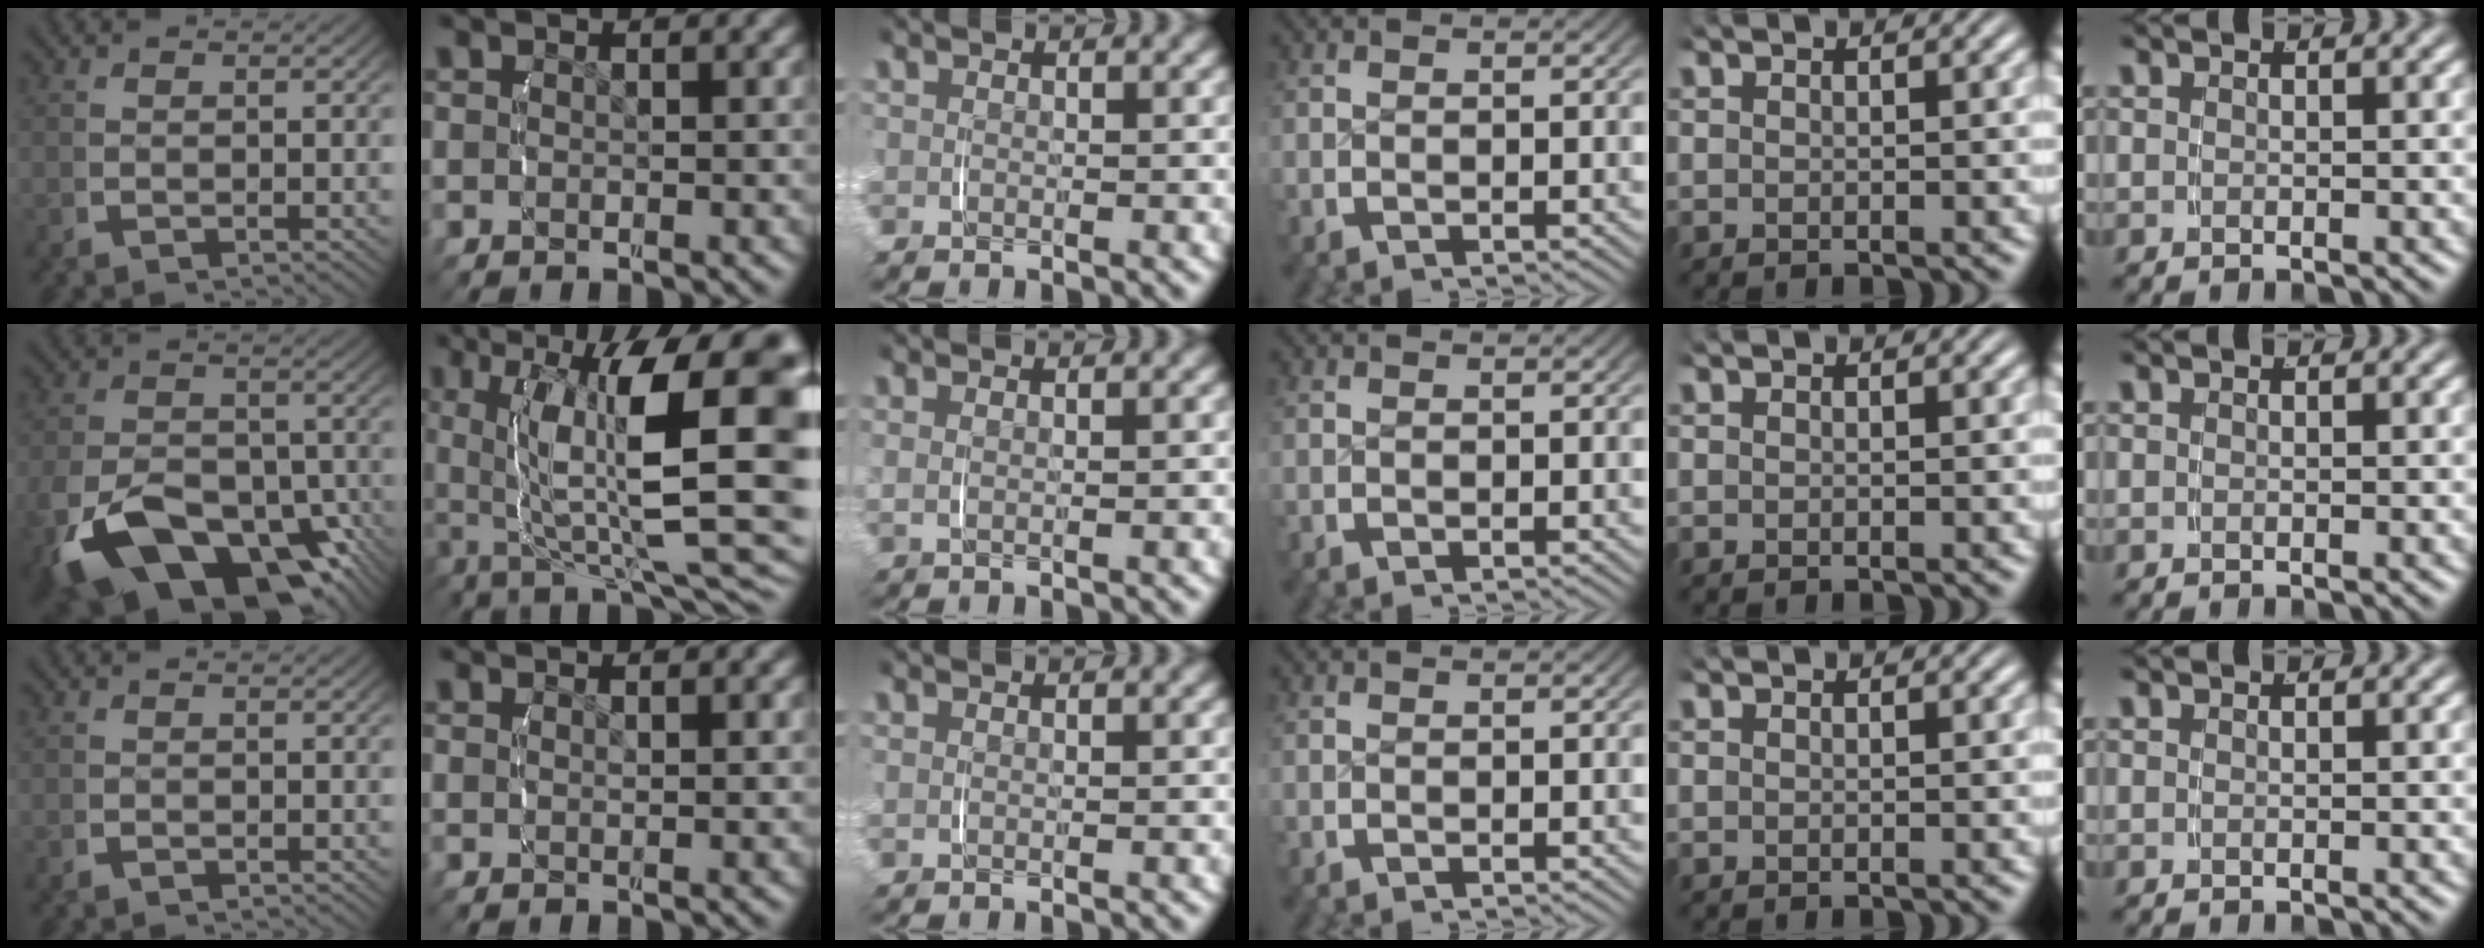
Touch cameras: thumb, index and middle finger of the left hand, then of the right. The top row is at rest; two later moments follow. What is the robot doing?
{"motion": "lift_and_place", "object": "ethernet cable"}